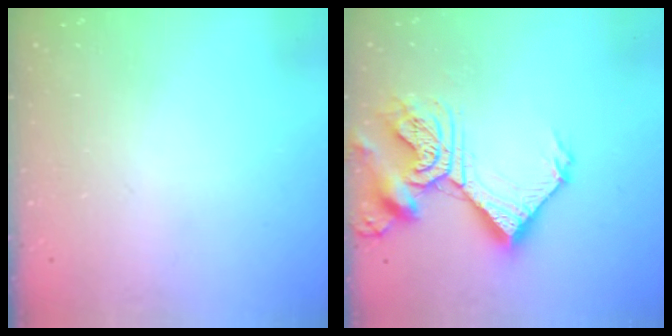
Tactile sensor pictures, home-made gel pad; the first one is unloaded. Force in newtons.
{"total": 15.0, "press": 14.9, "slide": 1.5}